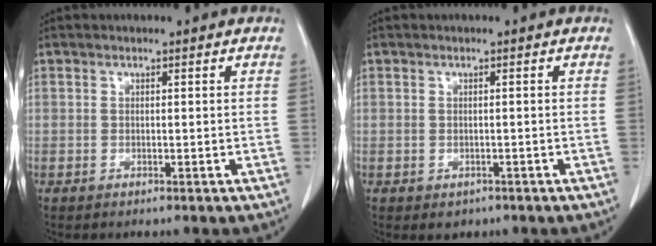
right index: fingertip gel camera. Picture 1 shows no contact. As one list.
[{"total": 1.5, "force": [-0.8, 1.2, 0.5], "torque": [-0.006, 0.001, -0.003]}]